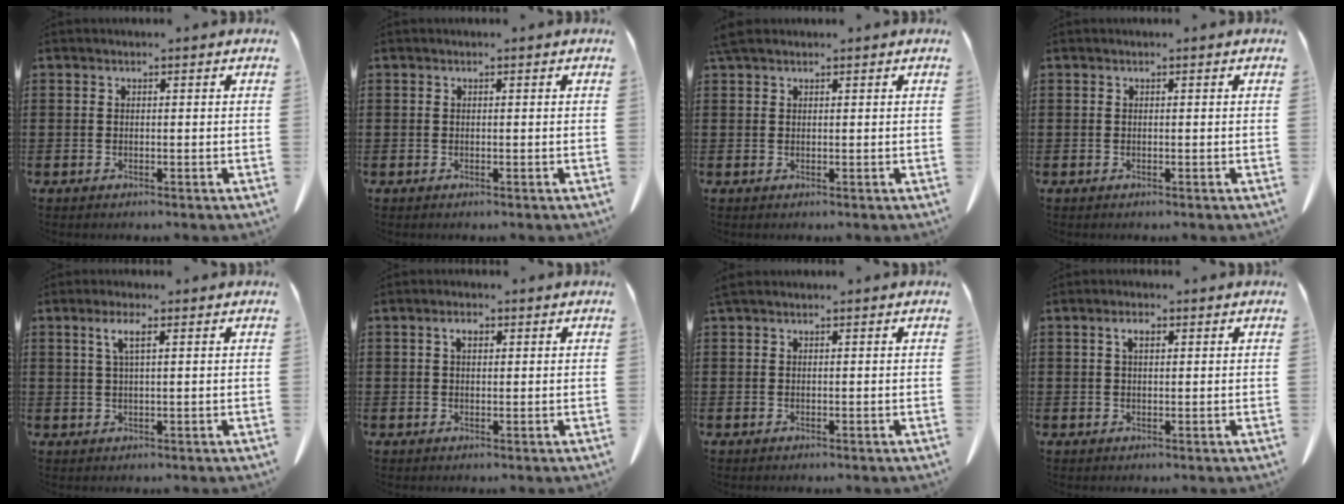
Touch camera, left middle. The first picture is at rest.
{"total": 0.0}
{"total": 1.6, "force": [1.3, 0.4, 0.9], "torque": [-0.022, 0.003, 0.024]}
{"total": 0.0}
{"total": 3.2, "force": [1.3, 0.6, 2.9], "torque": [-0.061, 0.007, 0.019]}
{"total": 2.0, "force": [0.8, 1.0, 1.6], "torque": [-0.028, 0.005, 0.010]}
{"total": 0.6, "force": [0.4, 0.1, 0.4], "torque": [-0.010, 0.002, 0.007]}
{"total": 2.2, "force": [0.8, 0.9, 1.8], "torque": [-0.033, 0.004, 0.012]}